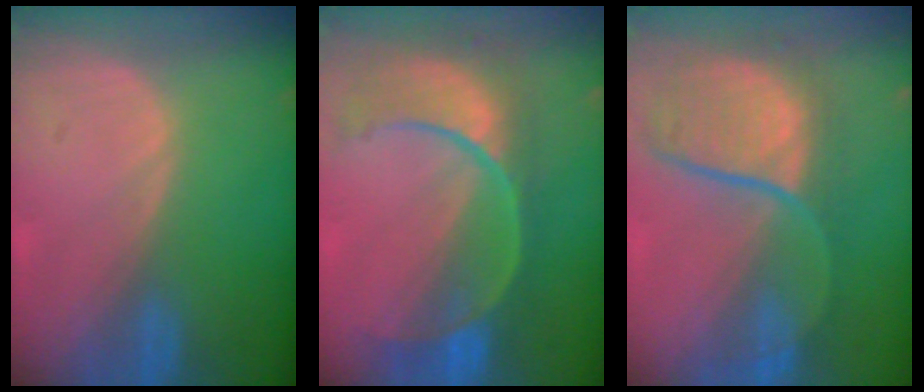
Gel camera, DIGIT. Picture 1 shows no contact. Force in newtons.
{"total": 10.9, "press": 9.2, "slide": 5.9}
{"total": 10.0, "press": 9.3, "slide": 3.7}